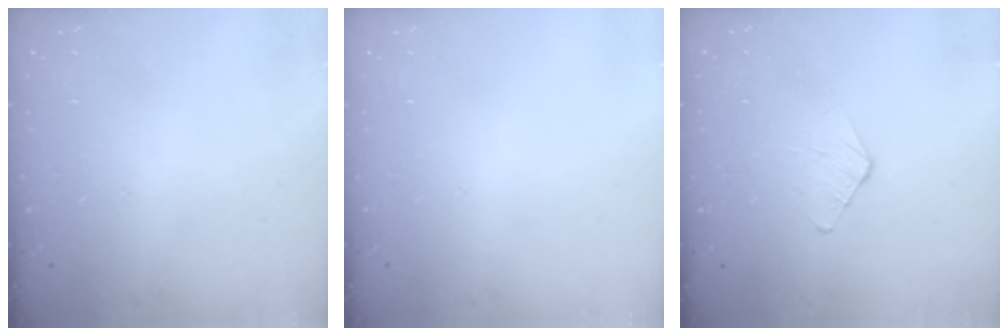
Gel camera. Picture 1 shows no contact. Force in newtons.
{"total": 0.0}
{"total": 2.8, "press": 2.7, "slide": 0.3}